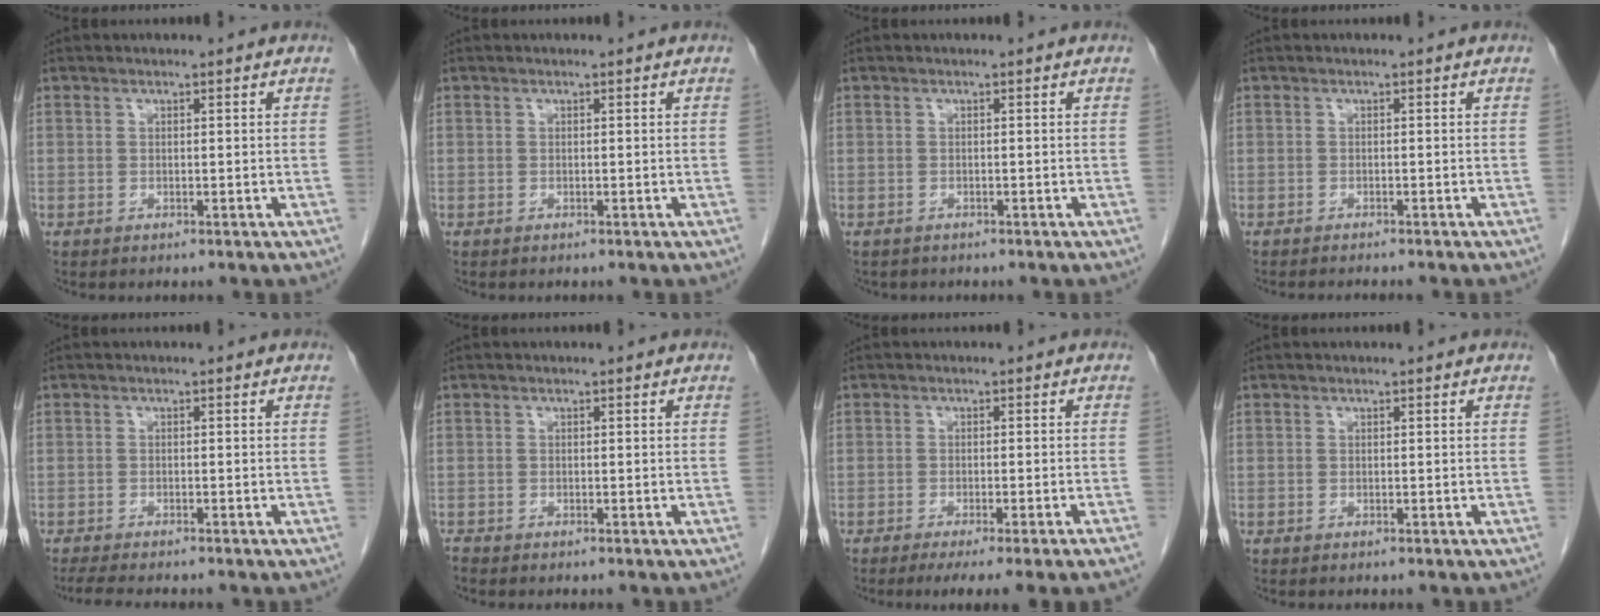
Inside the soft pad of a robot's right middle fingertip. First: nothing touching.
{"total": 0.0}
{"total": 1.3, "force": [-1.1, 0.7, 0.2], "torque": [-0.014, -0.001, -0.015]}
{"total": 3.9, "force": [-3.5, 0.2, 1.7], "torque": [-0.018, -0.003, -0.043]}
{"total": 5.1, "force": [-4.4, 0.4, 2.6], "torque": [-0.043, -0.016, -0.068]}
{"total": 0.5, "force": [-0.5, 0.0, 0.0], "torque": [-0.006, -0.003, -0.011]}
{"total": 9.0, "force": [-7.2, -1.0, 5.3], "torque": [-0.046, -0.017, -0.100]}
{"total": 0.0}